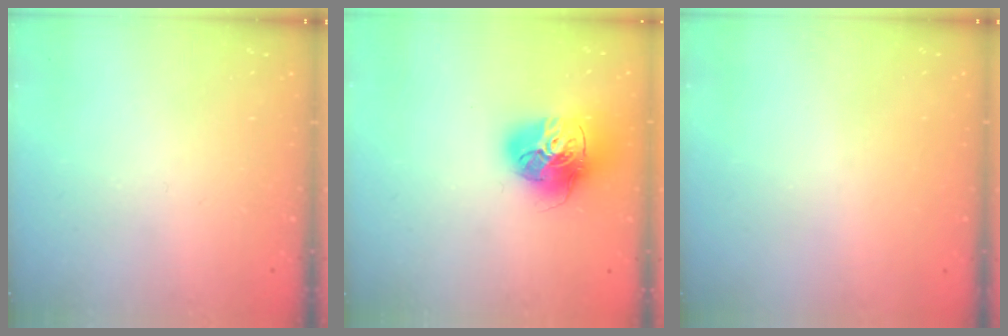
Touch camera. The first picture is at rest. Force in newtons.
{"total": 17.5, "press": 17.3, "slide": 2.0}
{"total": 0.9, "press": 0.9, "slide": 0.1}